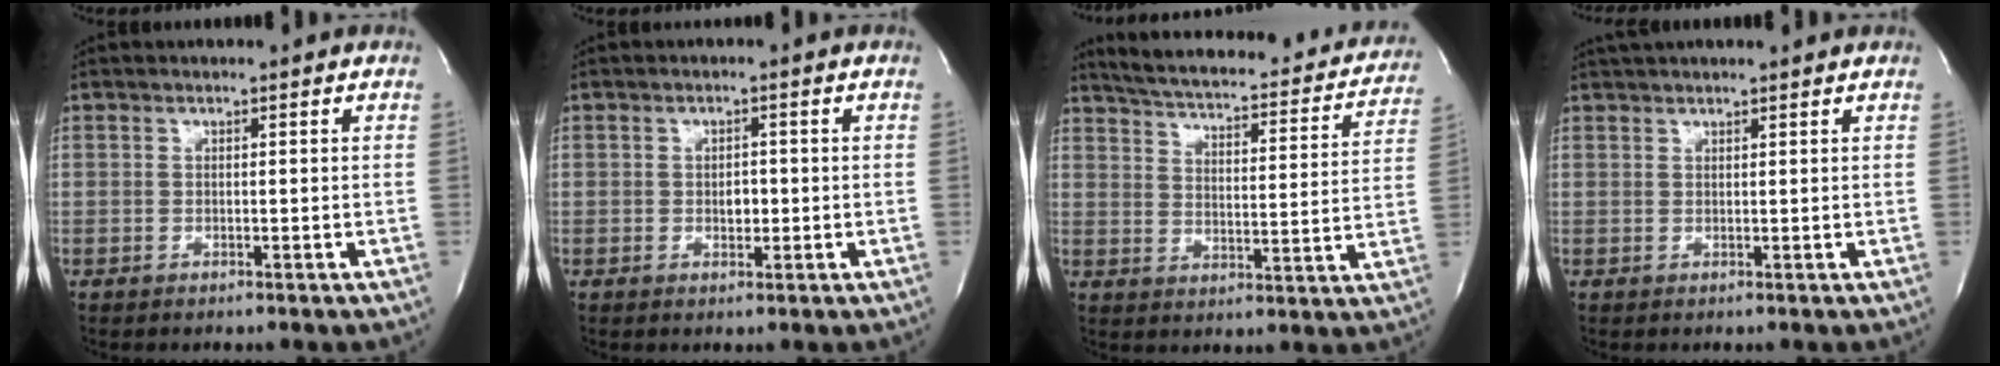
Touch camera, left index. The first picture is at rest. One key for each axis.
{"total": 1.9, "fx": -0.3, "fy": 1.2, "fz": 1.5, "tx": -0.024, "ty": 0.002, "tz": -0.003}
{"total": 24.6, "fx": 21.9, "fy": 5.9, "fz": 9.5, "tx": -0.149, "ty": -0.026, "tz": 0.268}
{"total": 6.5, "fx": 5.9, "fy": 0.6, "fz": 2.6, "tx": -0.042, "ty": 0.033, "tz": 0.082}